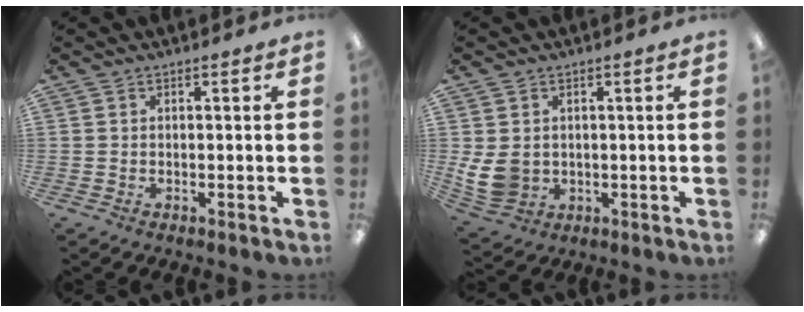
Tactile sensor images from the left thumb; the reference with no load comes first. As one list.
[{"total": 7.1, "force": [1.1, 5.9, 3.8], "torque": [-0.090, 0.001, 0.024]}]